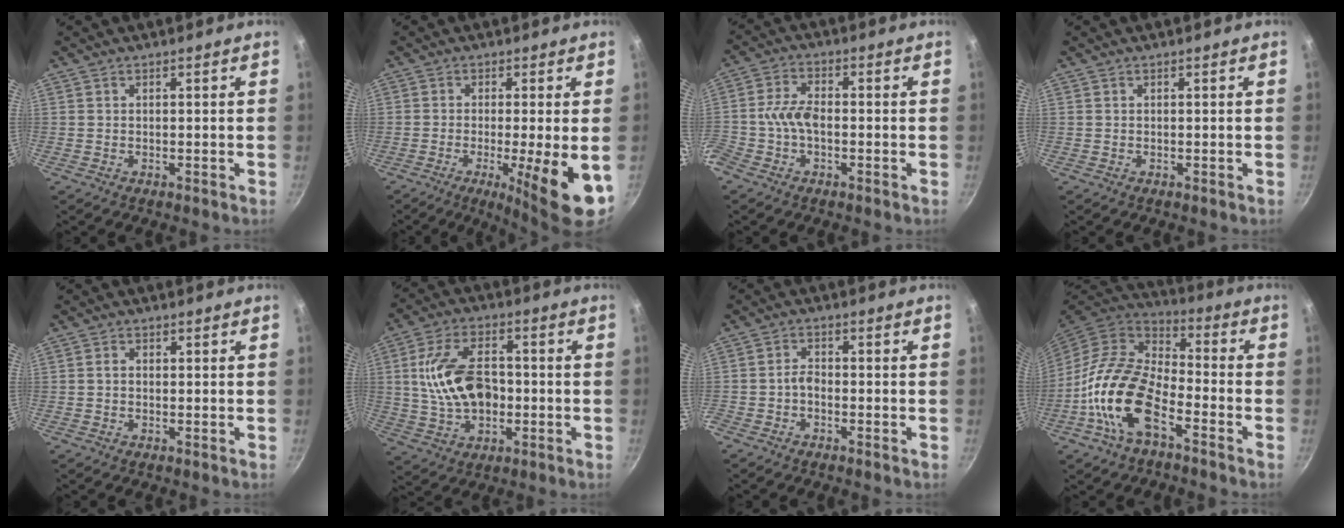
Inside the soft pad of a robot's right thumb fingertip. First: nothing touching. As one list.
[{"total": 11.2, "force": [-3.1, 1.5, 10.6], "torque": [-0.154, -0.008, -0.043]}, {"total": 6.0, "force": [-2.0, 3.4, 4.5], "torque": [-0.100, 0.021, -0.052]}, {"total": 0.0}, {"total": 1.4, "force": [0.0, 1.1, 0.9], "torque": [-0.016, 0.006, -0.003]}, {"total": 14.2, "force": [-0.2, 9.1, 10.9], "torque": [-0.182, 0.020, -0.004]}, {"total": 2.3, "force": [-1.5, 1.2, 1.2], "torque": [-0.028, 0.016, -0.033]}, {"total": 16.5, "force": [-6.7, 8.4, 12.5], "torque": [-0.224, 0.045, -0.143]}]